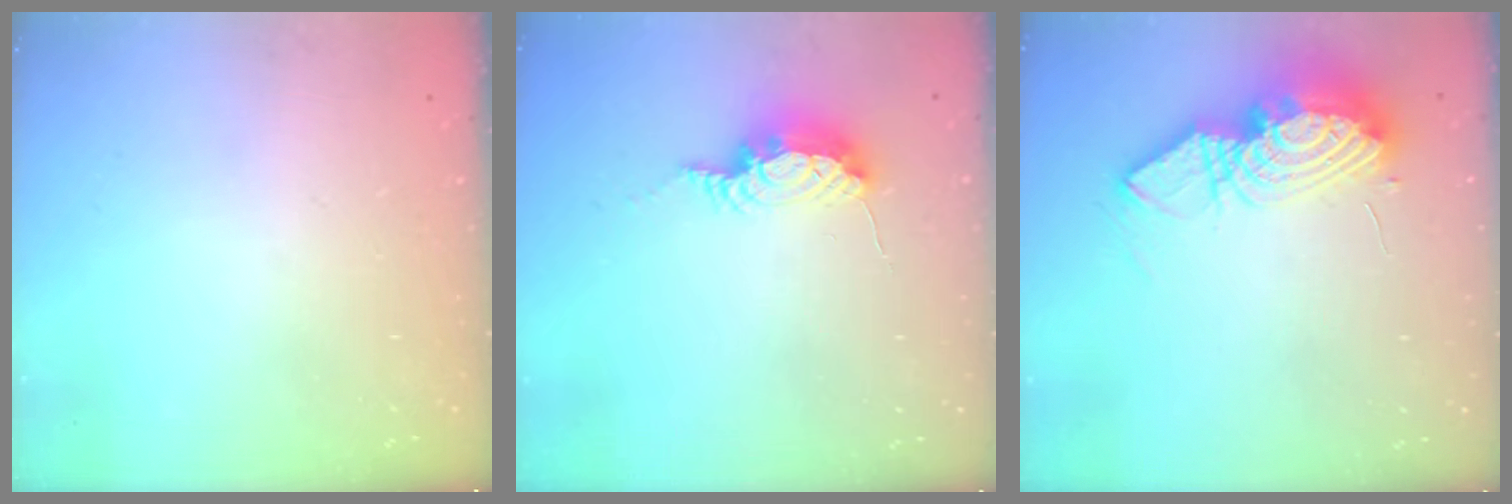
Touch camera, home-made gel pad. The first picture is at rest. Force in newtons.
{"total": 7.8, "press": 7.8, "slide": 0.2}
{"total": 14.4, "press": 14.3, "slide": 1.4}